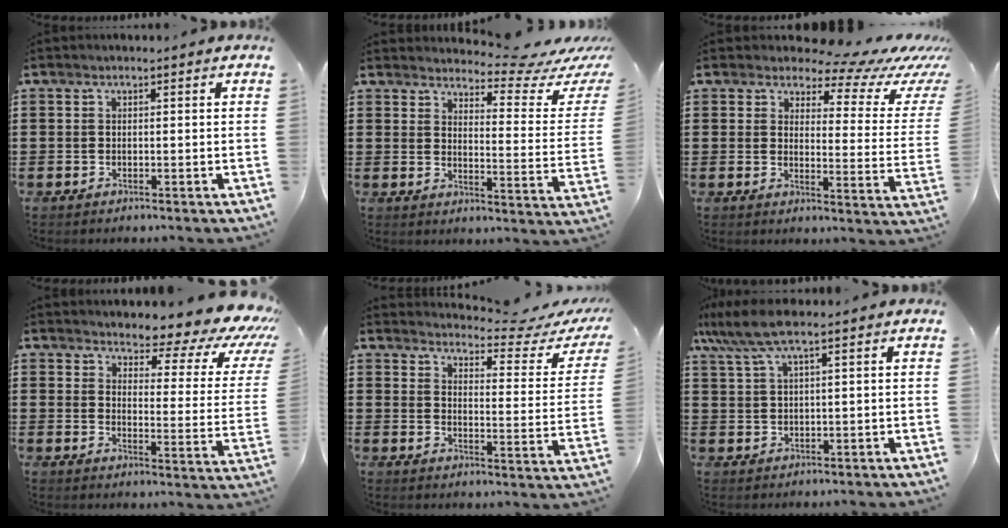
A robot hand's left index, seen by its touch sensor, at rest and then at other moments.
{"total": 6.2, "force": [5.6, 0.6, 2.6], "torque": [-0.046, -0.046, 0.089]}
{"total": 7.0, "force": [5.4, 2.4, 3.7], "torque": [-0.066, -0.039, 0.088]}
{"total": 5.9, "force": [5.0, 1.6, 2.7], "torque": [-0.048, -0.048, 0.080]}
{"total": 5.0, "force": [4.6, 0.1, 1.9], "torque": [-0.038, -0.040, 0.071]}
{"total": 5.7, "force": [3.7, 0.6, 4.3], "torque": [-0.108, -0.006, 0.061]}